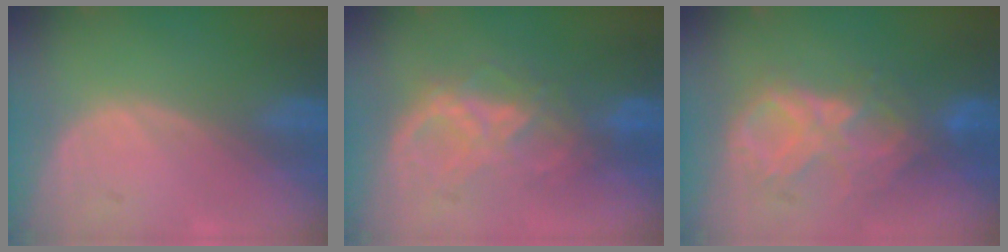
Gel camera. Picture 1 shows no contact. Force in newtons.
{"total": 6.4, "press": 6.4, "slide": 0.8}
{"total": 8.7, "press": 7.7, "slide": 4.1}